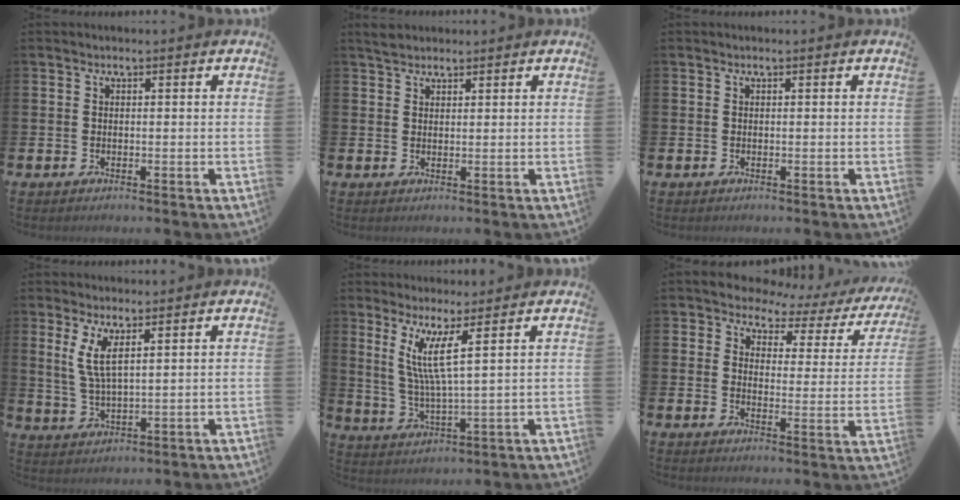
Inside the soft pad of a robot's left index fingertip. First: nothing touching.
{"total": 2.3, "force": [2.2, 0.7, 0.3], "torque": [0.006, -0.002, 0.039]}
{"total": 0.0}
{"total": 4.8, "force": [3.2, 1.1, 3.5], "torque": [-0.068, -0.011, 0.054]}
{"total": 7.0, "force": [4.3, 0.2, 5.5], "torque": [-0.109, -0.023, 0.071]}
{"total": 3.6, "force": [2.7, 2.3, 0.4], "torque": [-0.016, -0.032, 0.033]}